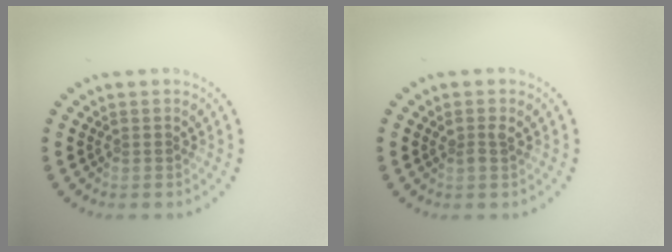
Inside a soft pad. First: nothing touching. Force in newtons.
{"total": 0.9, "press": 0.8, "slide": 0.3}